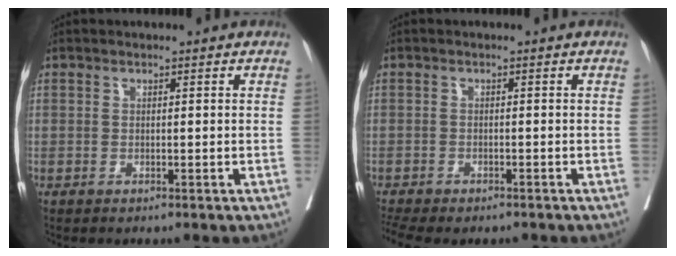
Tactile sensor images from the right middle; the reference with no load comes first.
{"total": 7.4, "force": [-6.3, 2.2, 3.2], "torque": [-0.052, 0.005, -0.094]}